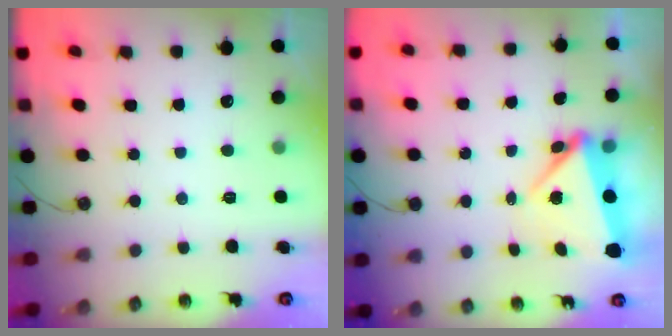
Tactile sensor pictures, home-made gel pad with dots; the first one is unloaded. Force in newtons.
{"total": 5.9, "press": 5.0, "slide": 3.0}